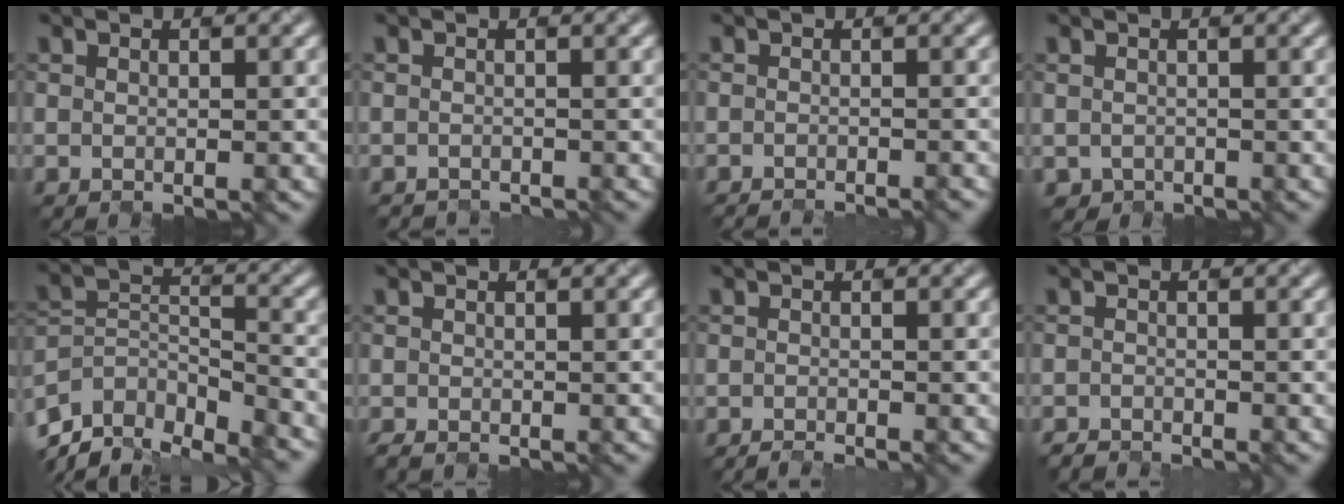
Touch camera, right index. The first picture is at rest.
{"total": 0.6, "force": [-0.5, -0.1, -0.4], "torque": [0.008, -0.007, -0.021]}
{"total": 1.1, "force": [-0.8, 0.5, 0.6], "torque": [0.016, -0.007, -0.023]}
{"total": 0.7, "force": [-0.1, 0.4, -0.6], "torque": [0.008, -0.005, 0.003]}
{"total": 9.2, "force": [-7.9, 3.3, 3.4], "torque": [-0.067, -0.011, -0.134]}
{"total": 0.0}
{"total": 1.1, "force": [-0.4, 0.6, 0.8], "torque": [0.005, -0.005, -0.017]}
{"total": 0.9, "force": [-0.8, -0.2, -0.4], "torque": [0.009, -0.004, -0.020]}